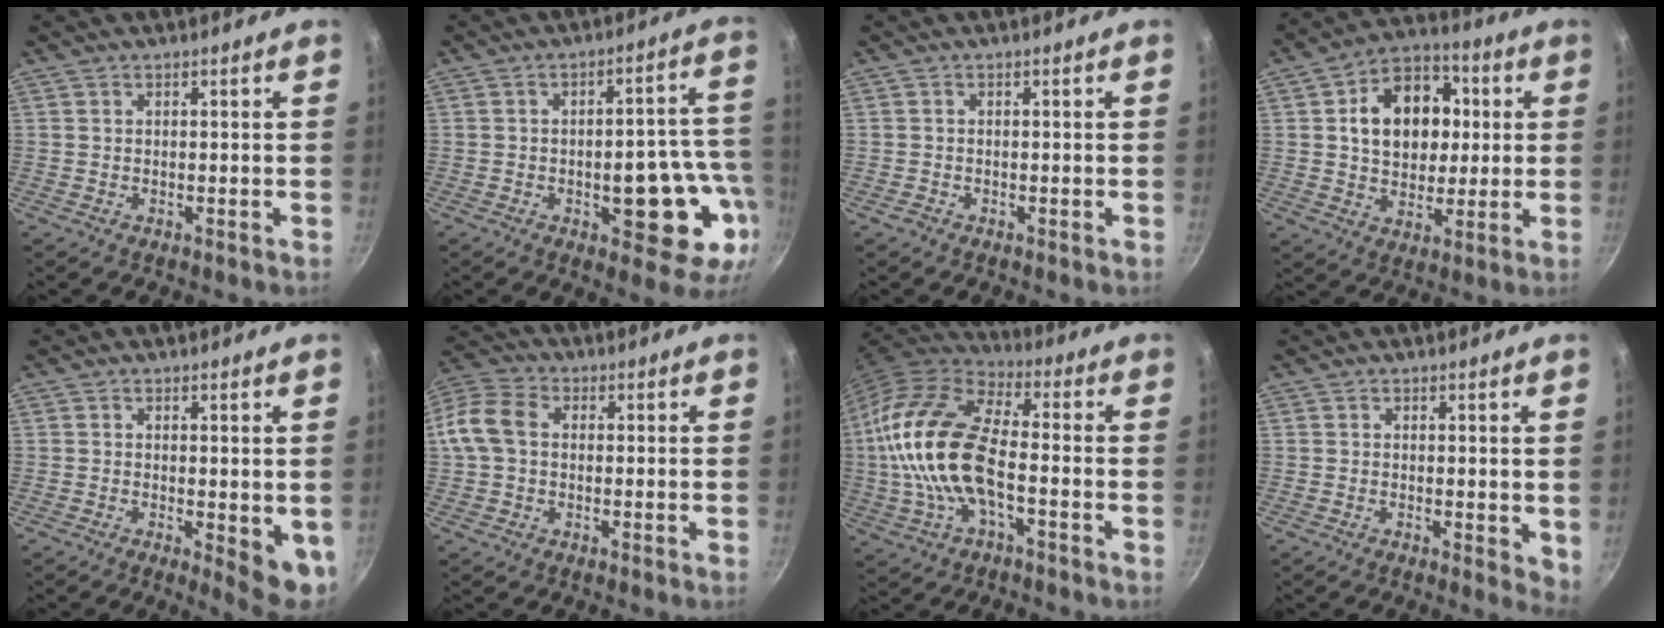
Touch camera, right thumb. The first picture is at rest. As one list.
[{"total": 17.5, "force": [-4.4, 6.7, 15.6], "torque": [-0.170, 0.021, -0.053]}, {"total": 0.9, "force": [-0.6, 0.6, 0.2], "torque": [-0.008, 0.005, -0.012]}, {"total": 16.1, "force": [2.7, 12.0, 10.3], "torque": [-0.120, 0.017, 0.036]}, {"total": 6.4, "force": [-0.5, 2.4, 5.9], "torque": [-0.067, -0.010, -0.001]}, {"total": 9.4, "force": [0.6, 6.9, 6.4], "torque": [-0.122, 0.025, -0.005]}, {"total": 19.3, "force": [-2.1, 9.2, 16.8], "torque": [-0.321, 0.031, -0.052]}, {"total": 3.4, "force": [0.5, 1.7, 2.9], "torque": [-0.033, -0.006, 0.007]}]